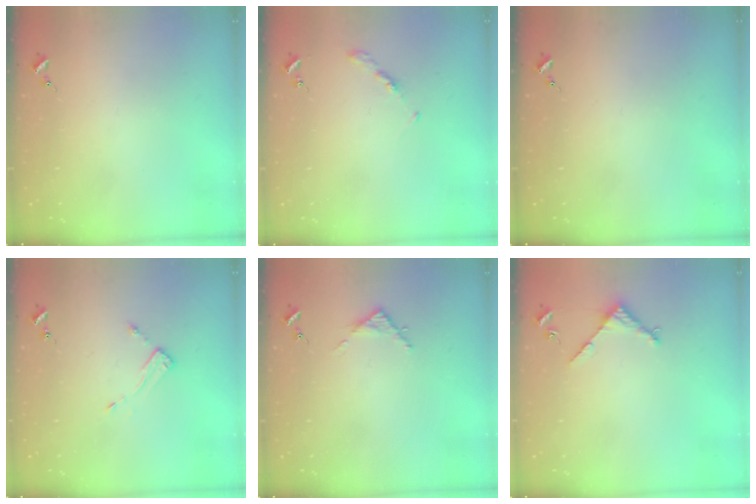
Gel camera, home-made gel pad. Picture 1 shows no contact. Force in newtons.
{"total": 3.2, "press": 3.2, "slide": 0.4}
{"total": 0.0}
{"total": 3.5, "press": 3.5, "slide": 0.1}
{"total": 3.3, "press": 3.2, "slide": 0.3}
{"total": 3.4, "press": 3.4, "slide": 0.4}